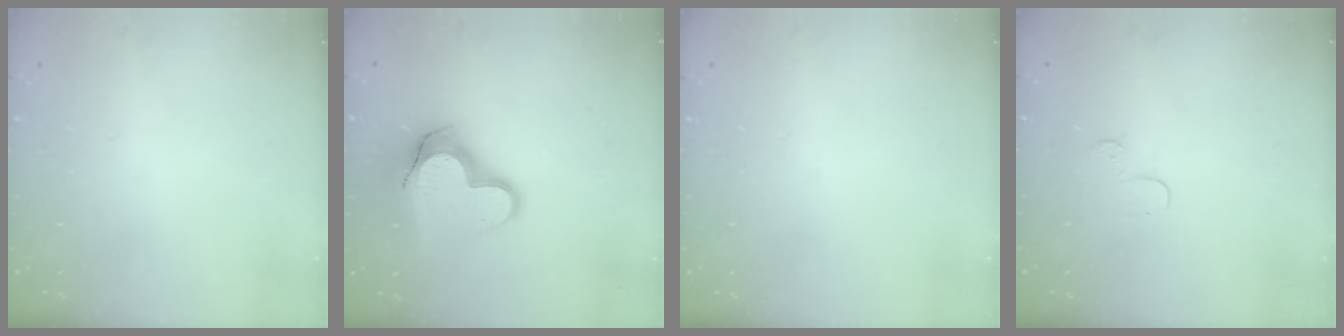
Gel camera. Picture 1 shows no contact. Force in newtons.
{"total": 16.2, "press": 16.2, "slide": 1.3}
{"total": 0.8, "press": 0.5, "slide": 0.6}
{"total": 3.2, "press": 3.2, "slide": 0.3}